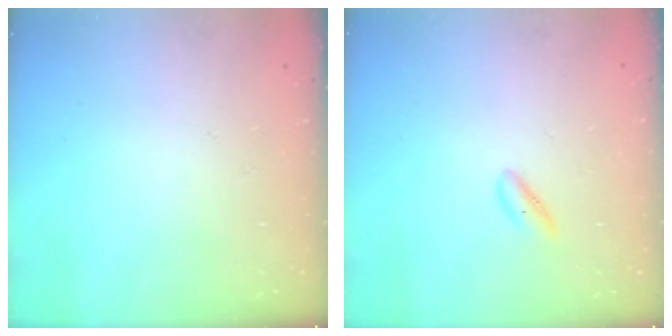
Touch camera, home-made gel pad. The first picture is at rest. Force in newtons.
{"total": 3.7, "press": 3.5, "slide": 1.3}